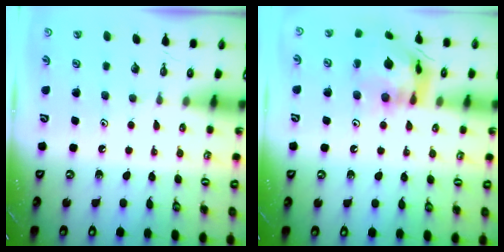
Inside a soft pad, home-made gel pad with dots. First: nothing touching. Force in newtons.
{"total": 15.1, "press": 15.0, "slide": 1.5}